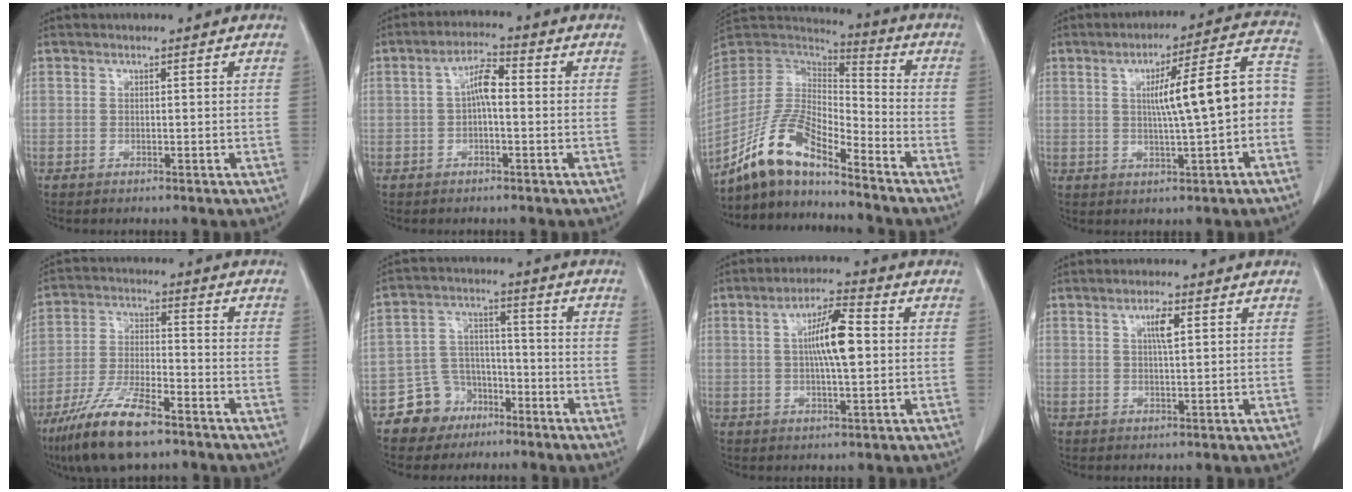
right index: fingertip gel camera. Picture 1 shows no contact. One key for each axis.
{"total": 4.5, "fx": 0.0, "fy": 1.3, "fz": 4.3, "tx": -0.079, "ty": 0.016, "tz": -0.003}
{"total": 12.6, "fx": -10.1, "fy": 2.6, "fz": 7.0, "tx": -0.149, "ty": 0.014, "tz": -0.194}
{"total": 11.9, "fx": -0.5, "fy": 1.2, "fz": 11.9, "tx": -0.162, "ty": 0.034, "tz": -0.004}
{"total": 12.5, "fx": -8.6, "fy": 2.6, "fz": 8.8, "tx": -0.176, "ty": -0.022, "tz": -0.155}
{"total": 7.9, "fx": -4.9, "fy": 6.1, "fz": 1.1, "tx": -0.019, "ty": 0.020, "tz": -0.080}
{"total": 8.1, "fx": 0.9, "fy": 1.4, "fz": 7.9, "tx": -0.143, "ty": 0.009, "tz": 0.012}
{"total": 2.9, "fx": 1.0, "fy": 0.4, "fz": 2.6, "tx": -0.049, "ty": 0.000, "tz": 0.018}